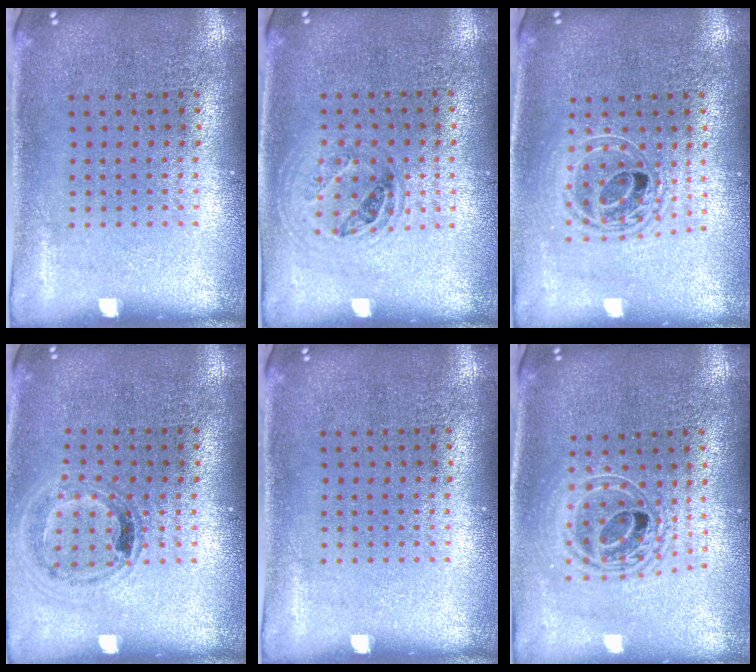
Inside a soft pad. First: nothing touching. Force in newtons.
{"total": 0.9, "press": 0.9, "slide": 0.2}
{"total": 1.6, "press": 1.4, "slide": 0.8}
{"total": 0.9, "press": 0.9, "slide": 0.1}
{"total": 0.0}
{"total": 2.0, "press": 1.5, "slide": 1.2}